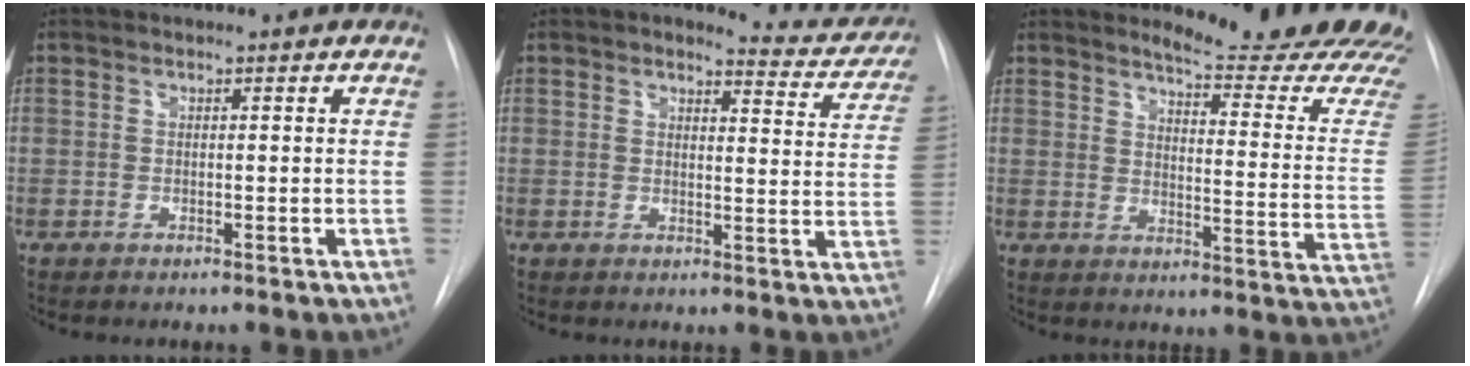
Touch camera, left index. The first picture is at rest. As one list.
[{"total": 6.6, "force": [6.4, 1.6, 0.8], "torque": [0.004, -0.031, 0.060]}, {"total": 20.0, "force": [19.1, -0.2, 5.8], "torque": [-0.077, -0.160, 0.212]}]